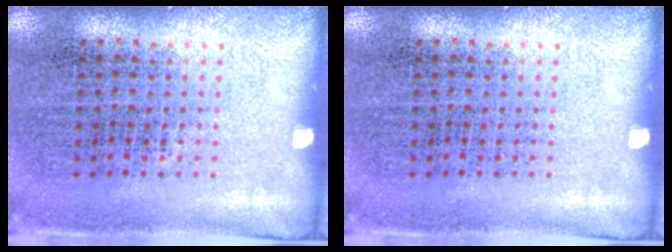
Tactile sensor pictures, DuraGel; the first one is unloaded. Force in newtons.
{"total": 0.0}